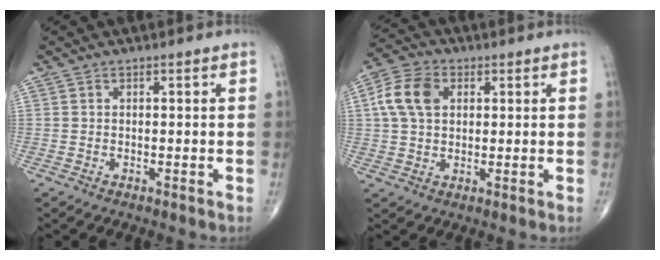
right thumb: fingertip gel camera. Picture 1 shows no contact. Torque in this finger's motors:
{"motor_torque": [-0.41, 0.45, 0.07, -0.03, 0.24]}